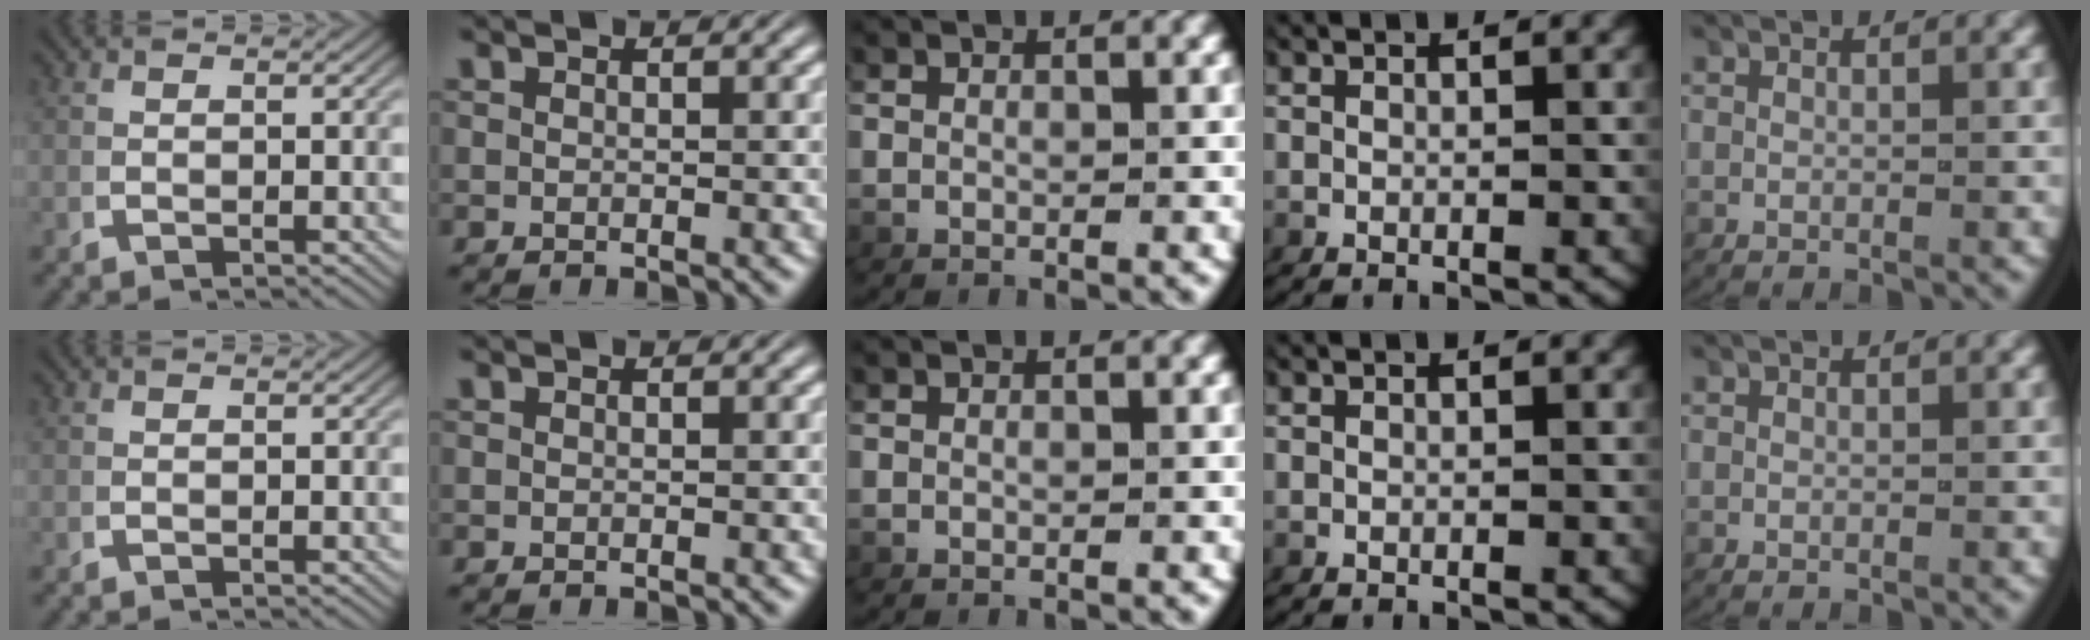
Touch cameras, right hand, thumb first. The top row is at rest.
{}